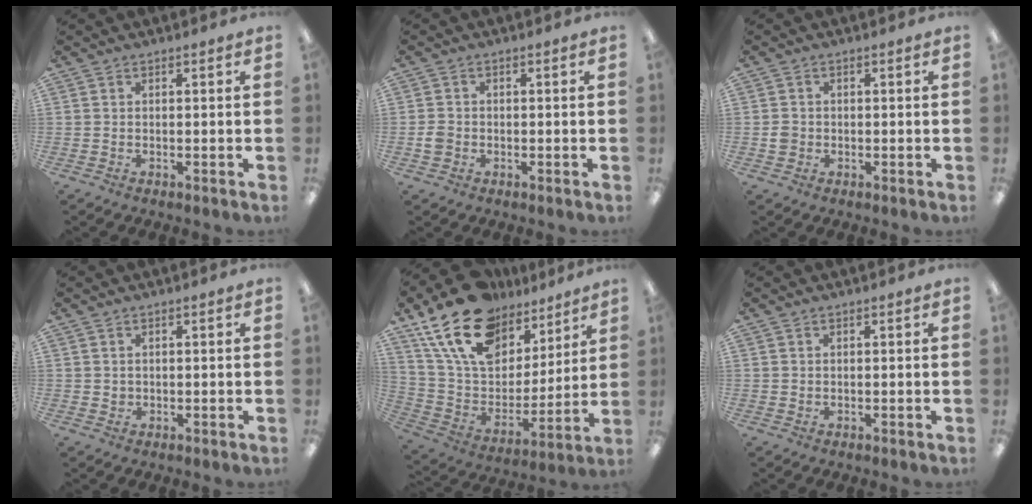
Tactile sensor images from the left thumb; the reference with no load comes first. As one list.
[{"total": 2.3, "force": [-0.5, 2.0, 1.0], "torque": [-0.017, 0.005, -0.010]}, {"total": 2.0, "force": [-0.2, 1.9, 0.6], "torque": [-0.011, 0.004, -0.006]}, {"total": 1.1, "force": [0.6, 1.0, 0.2], "torque": [-0.005, 0.003, 0.011]}, {"total": 21.3, "force": [14.0, 12.1, 10.5], "torque": [-0.208, -0.071, 0.255]}, {"total": 0.5, "force": [0.4, 0.2, 0.1], "torque": [-0.002, 0.001, 0.008]}]